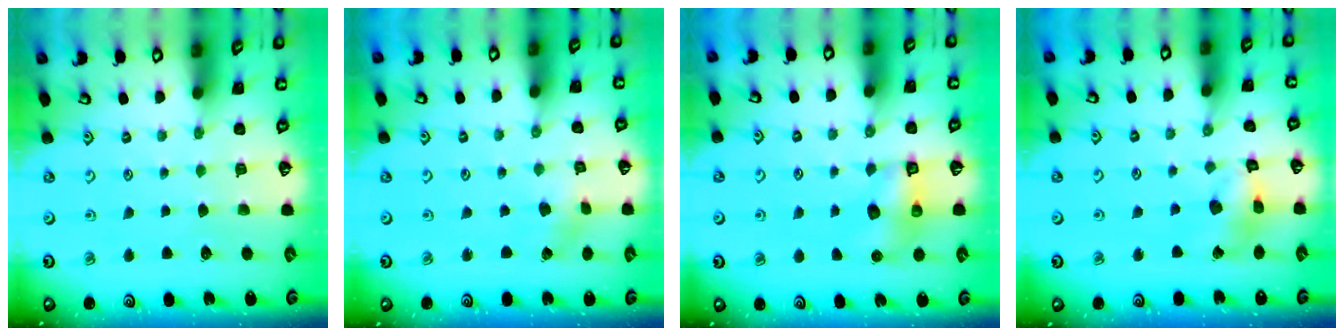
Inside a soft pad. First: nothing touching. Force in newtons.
{"total": 2.2, "press": 2.2, "slide": 0.4}
{"total": 6.5, "press": 6.5, "slide": 0.1}
{"total": 9.6, "press": 9.5, "slide": 1.1}